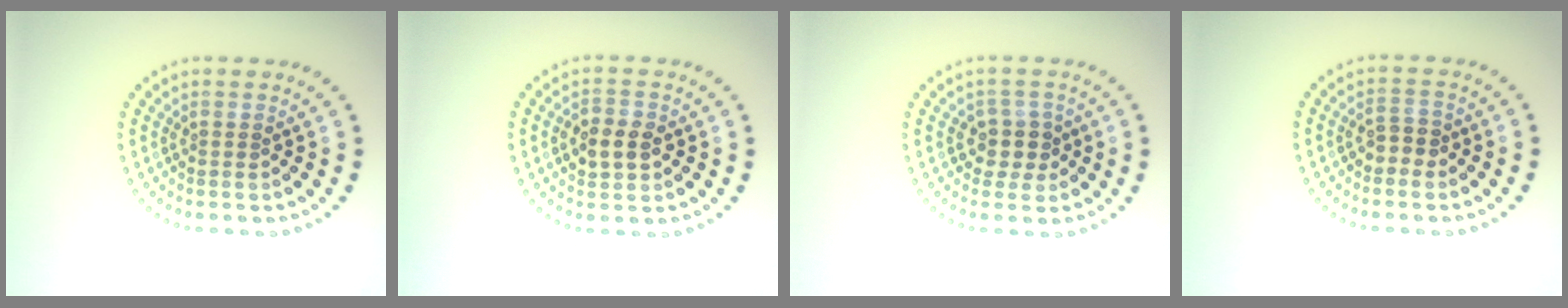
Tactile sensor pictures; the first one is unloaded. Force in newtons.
{"total": 2.9, "press": 2.9, "slide": 0.1}
{"total": 2.5, "press": 2.1, "slide": 1.3}
{"total": 1.8, "press": 1.6, "slide": 0.7}